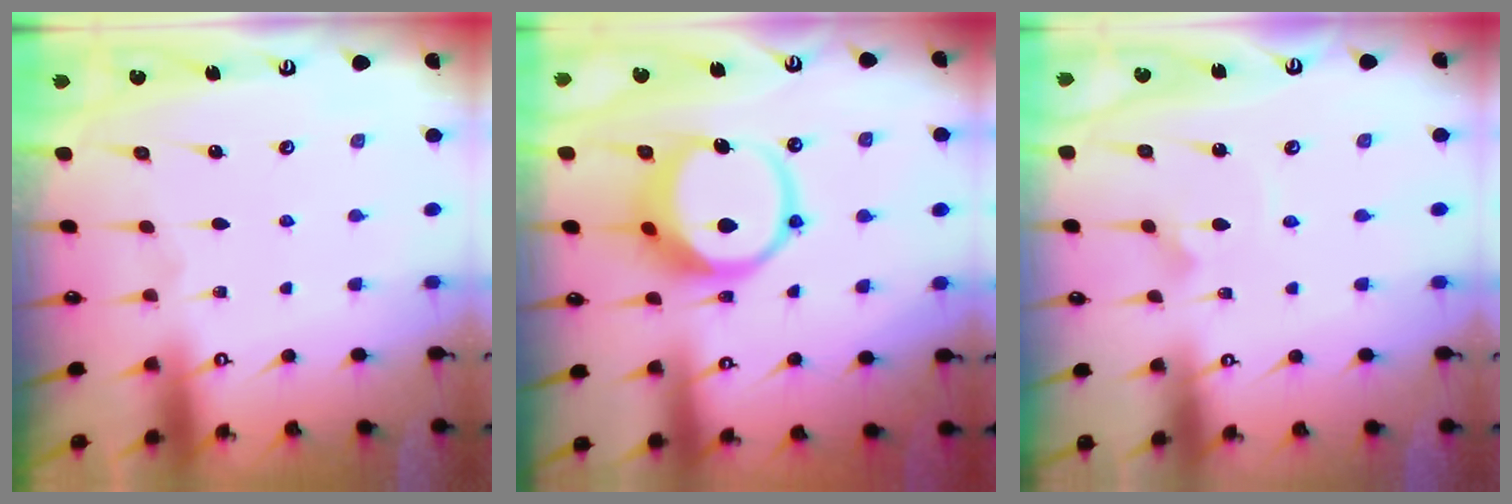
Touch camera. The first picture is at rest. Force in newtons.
{"total": 11.4, "press": 11.3, "slide": 1.7}
{"total": 2.2, "press": 2.2, "slide": 0.1}